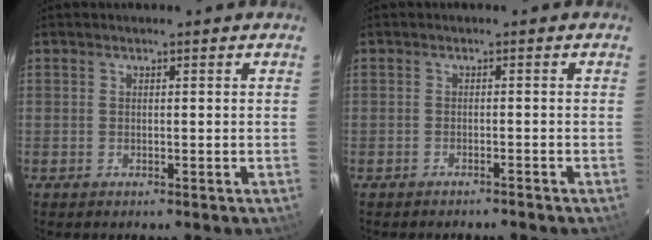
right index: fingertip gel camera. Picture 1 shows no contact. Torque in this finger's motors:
{"motor_torque": [0.47, -0.50, -0.02, 0.00]}